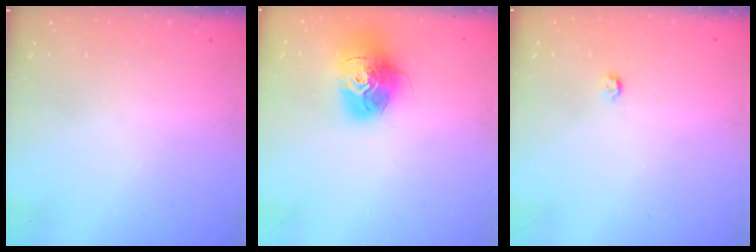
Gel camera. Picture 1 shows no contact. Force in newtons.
{"total": 15.7, "press": 15.7, "slide": 1.4}
{"total": 3.3, "press": 3.3, "slide": 0.7}